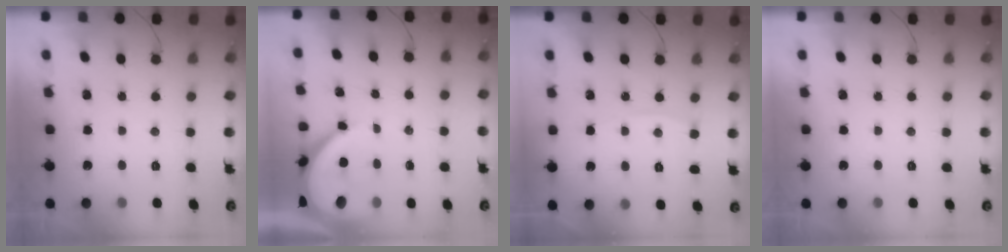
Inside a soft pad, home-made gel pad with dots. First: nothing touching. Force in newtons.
{"total": 7.5, "press": 7.5, "slide": 0.9}
{"total": 3.3, "press": 3.3, "slide": 0.2}
{"total": 0.0}